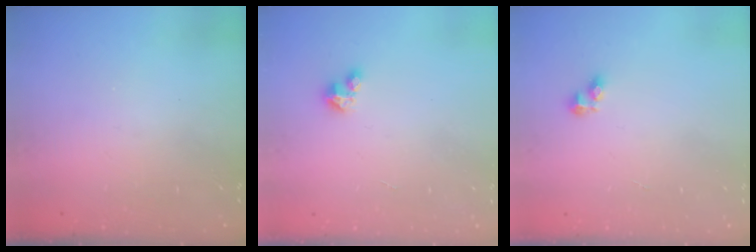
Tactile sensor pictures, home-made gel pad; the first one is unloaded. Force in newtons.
{"total": 2.0, "press": 2.0, "slide": 0.2}
{"total": 2.9, "press": 2.9, "slide": 0.4}